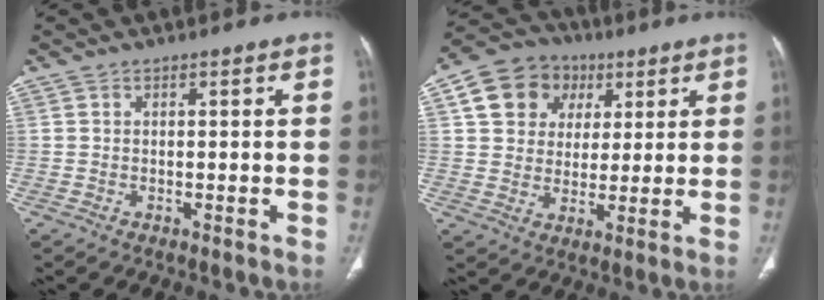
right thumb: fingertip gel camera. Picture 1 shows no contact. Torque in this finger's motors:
{"motor_torque": [-1.40, 1.46, 0.30, -0.19, 0.30]}